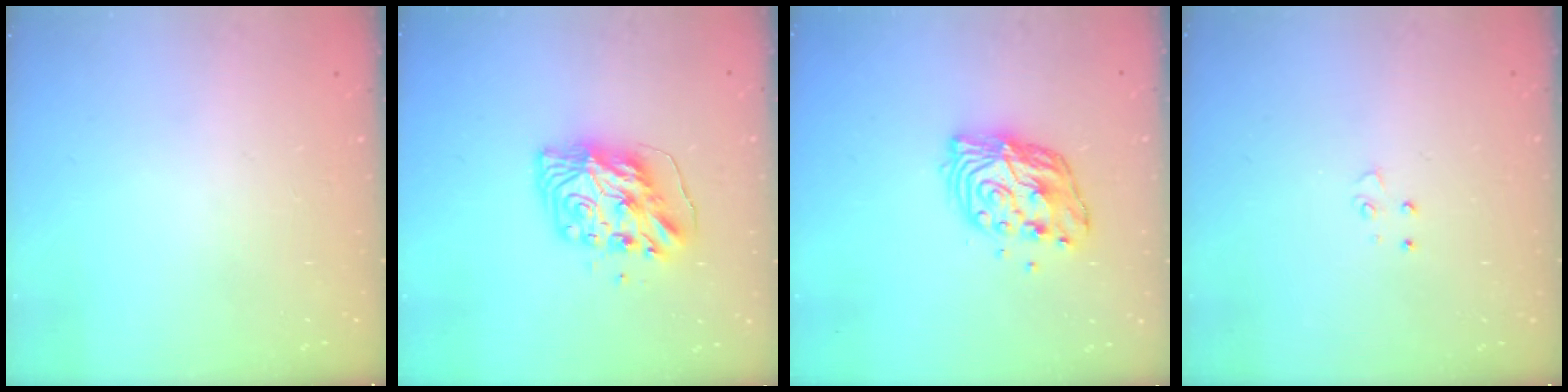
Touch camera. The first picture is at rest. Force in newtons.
{"total": 9.7, "press": 9.6, "slide": 1.3}
{"total": 11.1, "press": 11.1, "slide": 1.1}
{"total": 4.1, "press": 4.1, "slide": 0.5}